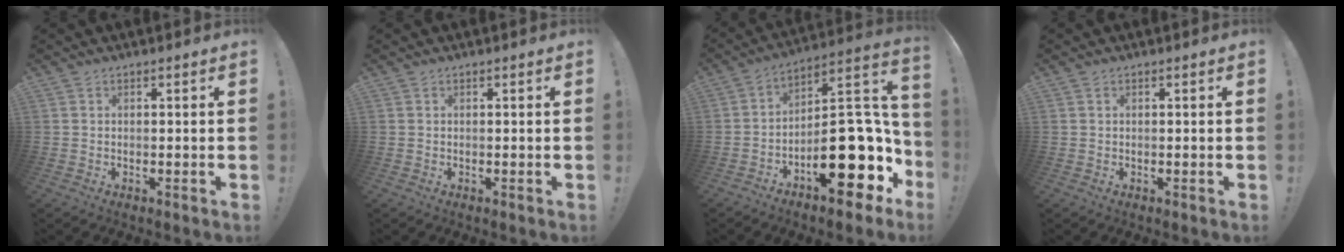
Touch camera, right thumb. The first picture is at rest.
{"total": 0.0}
{"total": 23.7, "force": [-7.6, 11.0, 19.5], "torque": [-0.263, 0.051, -0.103]}
{"total": 0.0}